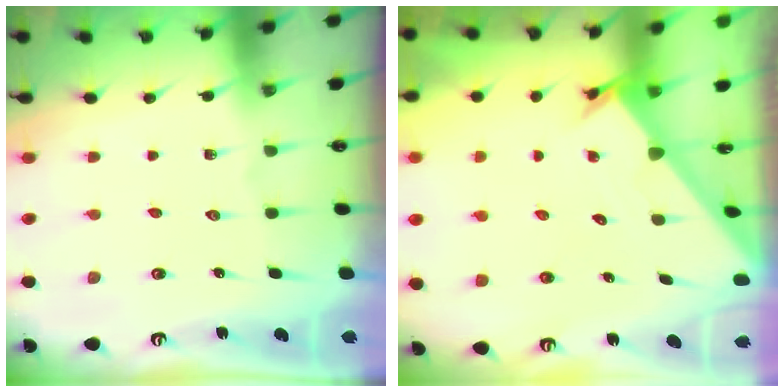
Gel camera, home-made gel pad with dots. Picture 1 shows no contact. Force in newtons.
{"total": 1.7, "press": 1.7, "slide": 0.1}